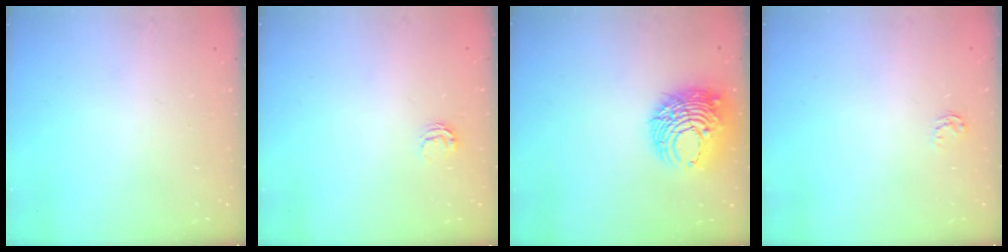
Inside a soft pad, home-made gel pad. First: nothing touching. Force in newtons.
{"total": 3.8, "press": 3.8, "slide": 0.3}
{"total": 10.9, "press": 10.8, "slide": 1.1}
{"total": 2.5, "press": 2.5, "slide": 0.4}